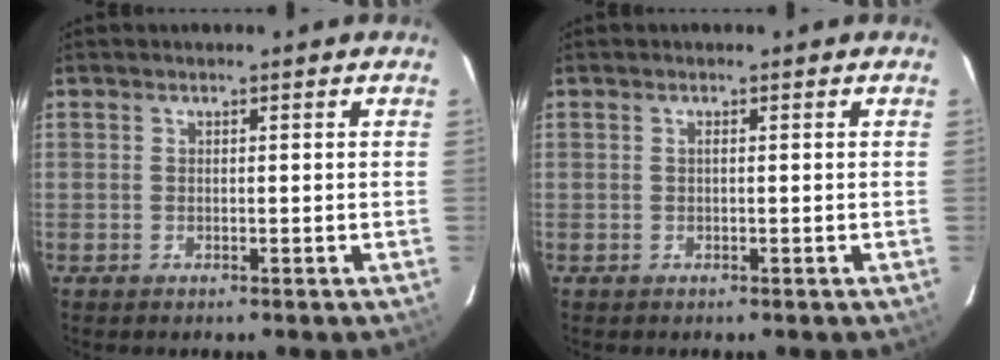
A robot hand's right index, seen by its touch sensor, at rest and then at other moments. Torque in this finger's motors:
{"motor_torque": [0.12, -0.02, 0.05, 0.02]}